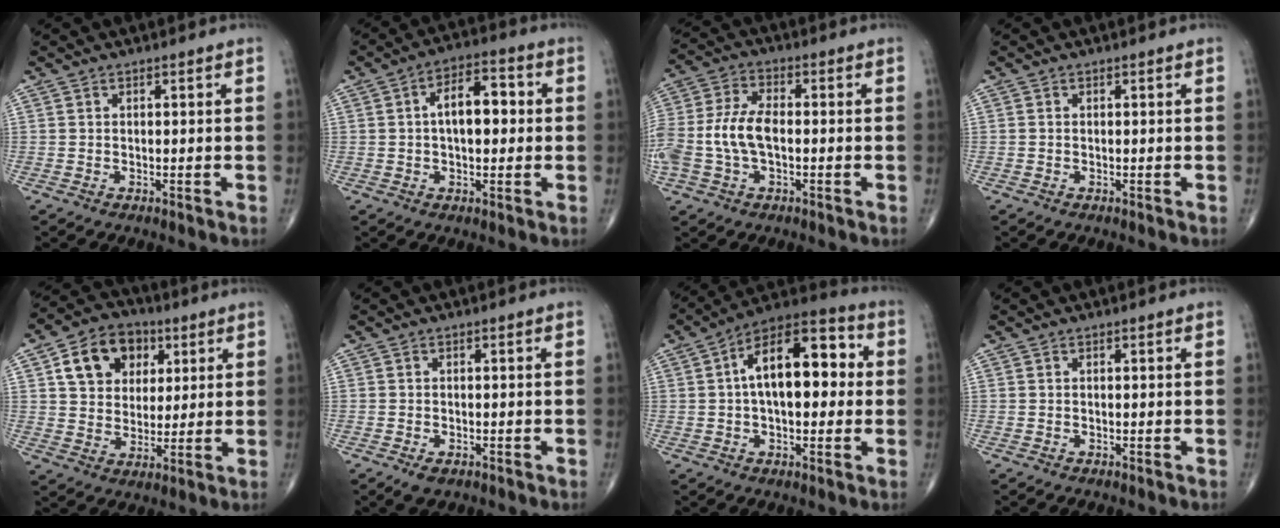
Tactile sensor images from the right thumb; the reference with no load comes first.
{"total": 9.1, "force": [0.7, 4.9, 7.7], "torque": [-0.105, 0.023, 0.005]}
{"total": 11.9, "force": [-1.5, 6.8, 9.7], "torque": [-0.227, 0.026, -0.028]}
{"total": 0.0}
{"total": 12.8, "force": [4.8, 9.8, 6.8], "torque": [-0.083, -0.005, 0.078]}
{"total": 3.8, "force": [-1.6, 2.2, 2.6], "torque": [-0.046, -0.002, -0.020]}
{"total": 16.7, "force": [2.1, 8.6, 14.2], "torque": [-0.198, 0.039, 0.023]}
{"total": 0.0}